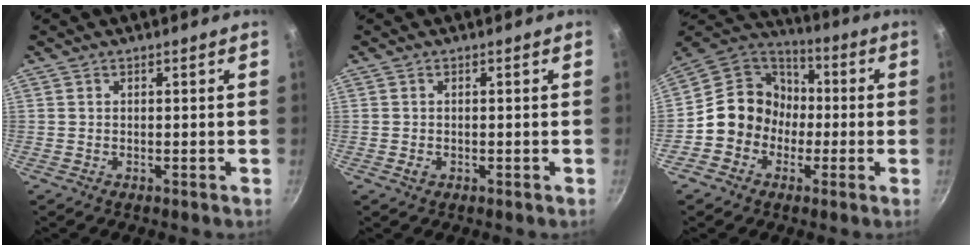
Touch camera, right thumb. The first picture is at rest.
{"total": 1.1, "force": [-0.3, 0.8, 0.7], "torque": [-0.010, 0.000, -0.005]}
{"total": 13.0, "force": [-1.9, 11.9, 4.9], "torque": [-0.030, 0.045, -0.050]}